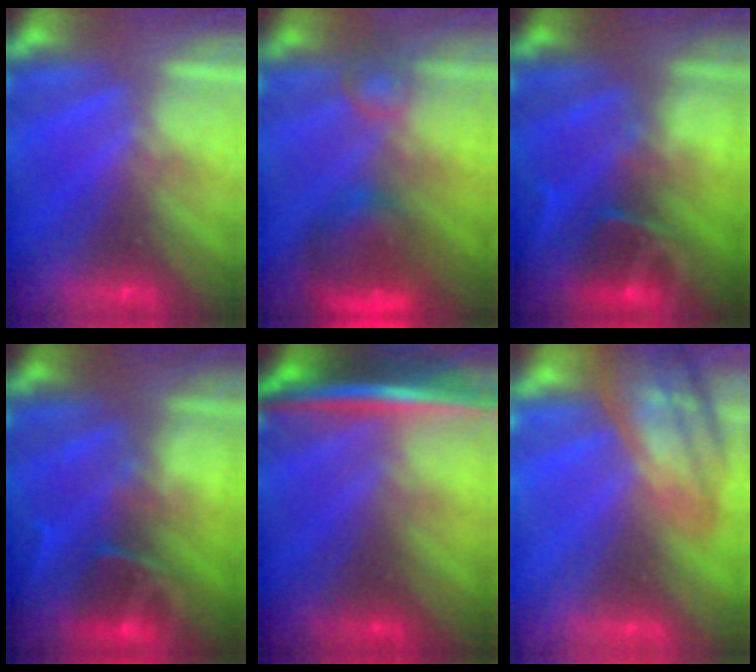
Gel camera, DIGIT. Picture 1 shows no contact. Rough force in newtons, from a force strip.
{"total": 5.6}
{"total": 8.7}
{"total": 8.7}
{"total": 7.5}
{"total": 8.0}